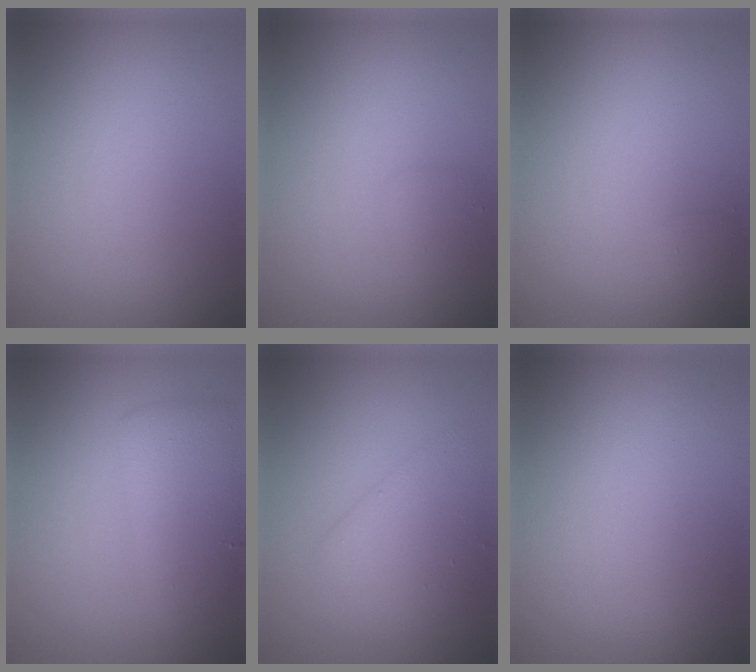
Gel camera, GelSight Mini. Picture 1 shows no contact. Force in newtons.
{"total": 0.8, "press": 0.7, "slide": 0.1}
{"total": 0.7, "press": 0.7, "slide": 0.1}
{"total": 4.3, "press": 4.3, "slide": 0.3}
{"total": 3.2, "press": 3.2, "slide": 0.1}
{"total": 0.0}